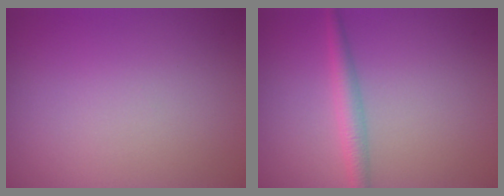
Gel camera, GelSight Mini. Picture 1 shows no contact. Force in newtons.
{"total": 2.2, "press": 2.2, "slide": 0.1}